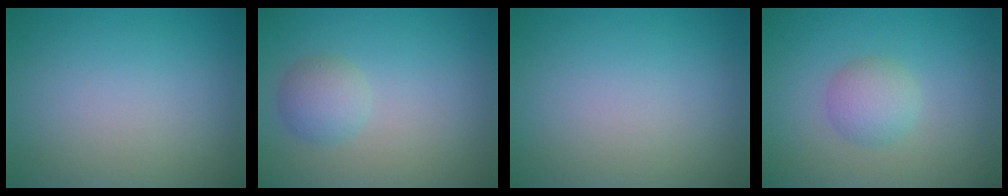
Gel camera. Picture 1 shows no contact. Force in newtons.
{"total": 2.2, "press": 2.2, "slide": 0.2}
{"total": 0.0}
{"total": 2.4, "press": 2.4, "slide": 0.1}